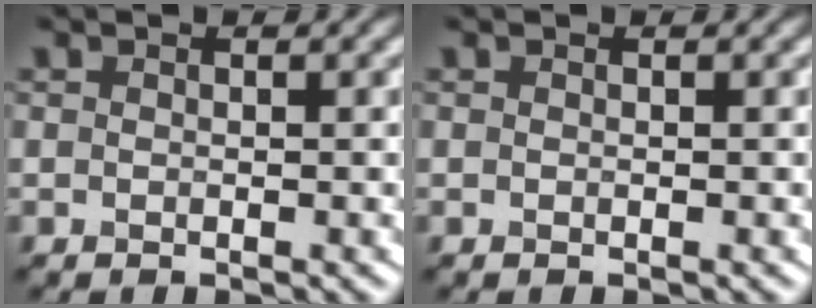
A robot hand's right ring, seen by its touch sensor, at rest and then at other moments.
{"total": 0.0}